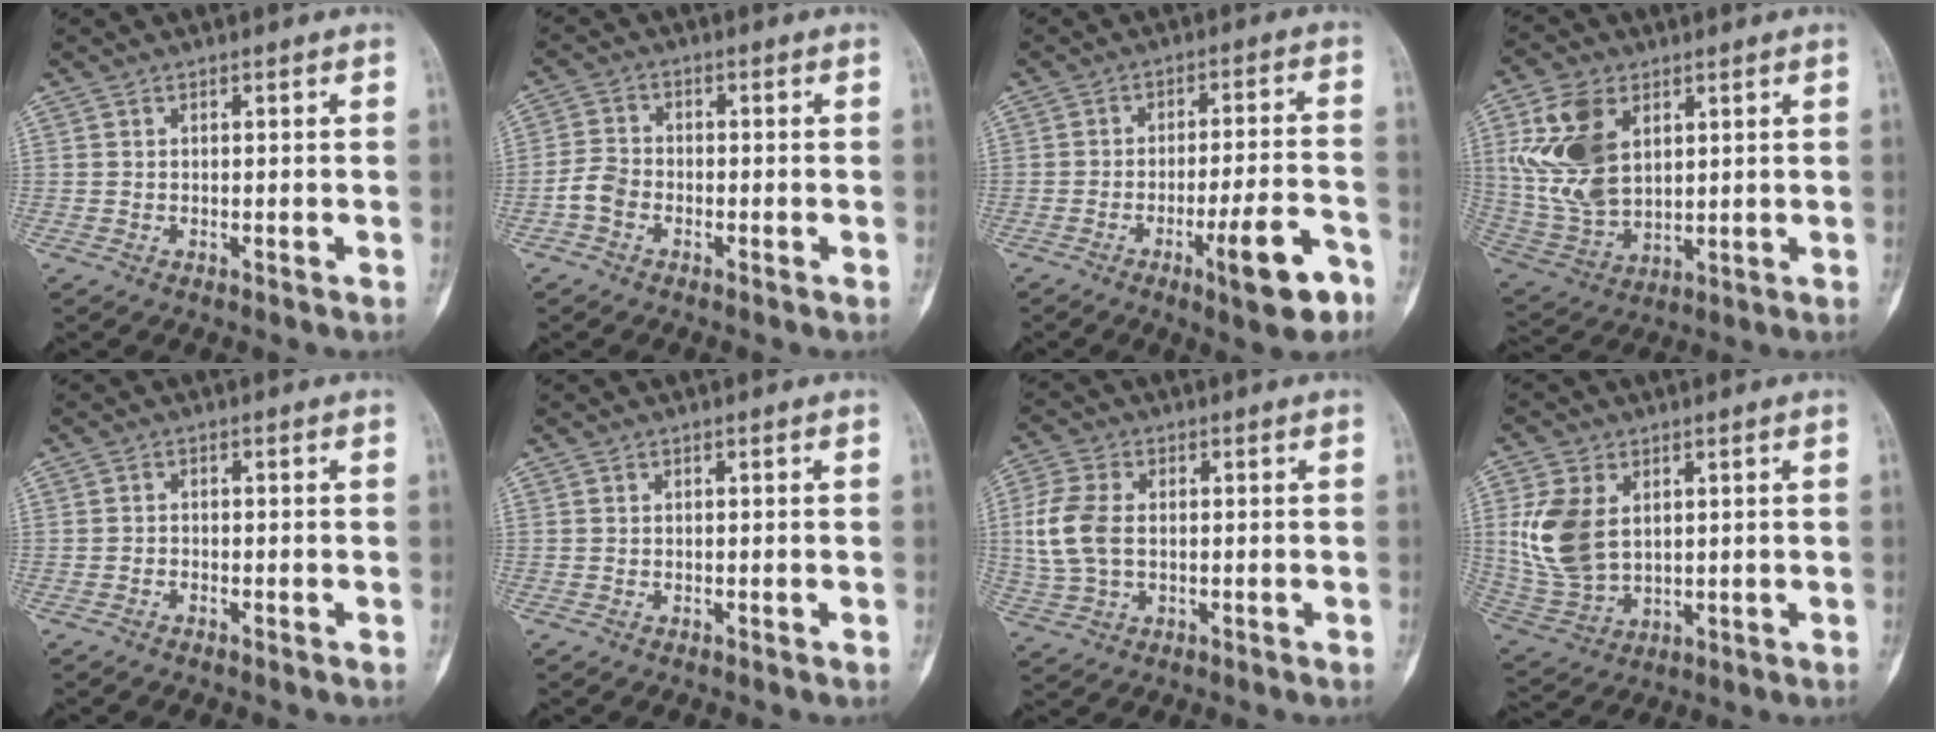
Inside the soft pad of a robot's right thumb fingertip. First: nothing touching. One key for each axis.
{"total": 3.9, "fx": -1.8, "fy": 2.7, "fz": 2.1, "tx": -0.040, "ty": 0.013, "tz": -0.042}
{"total": 11.4, "fx": -5.9, "fy": 2.4, "fz": 9.4, "tx": -0.137, "ty": 0.029, "tz": -0.082}
{"total": 14.6, "fx": 4.6, "fy": 9.3, "fz": 10.3, "tx": -0.198, "ty": -0.014, "tz": 0.104}
{"total": 0.6, "fx": -0.5, "fy": 0.3, "fz": 0.1, "tx": 0.002, "ty": 0.003, "tz": -0.013}
{"total": 0.0}
{"total": 9.2, "fx": 0.3, "fy": 6.0, "fz": 6.9, "tx": -0.162, "ty": 0.007, "tz": 0.009}
{"total": 12.0, "fx": 2.5, "fy": 8.0, "fz": 8.6, "tx": -0.173, "ty": -0.010, "tz": 0.064}